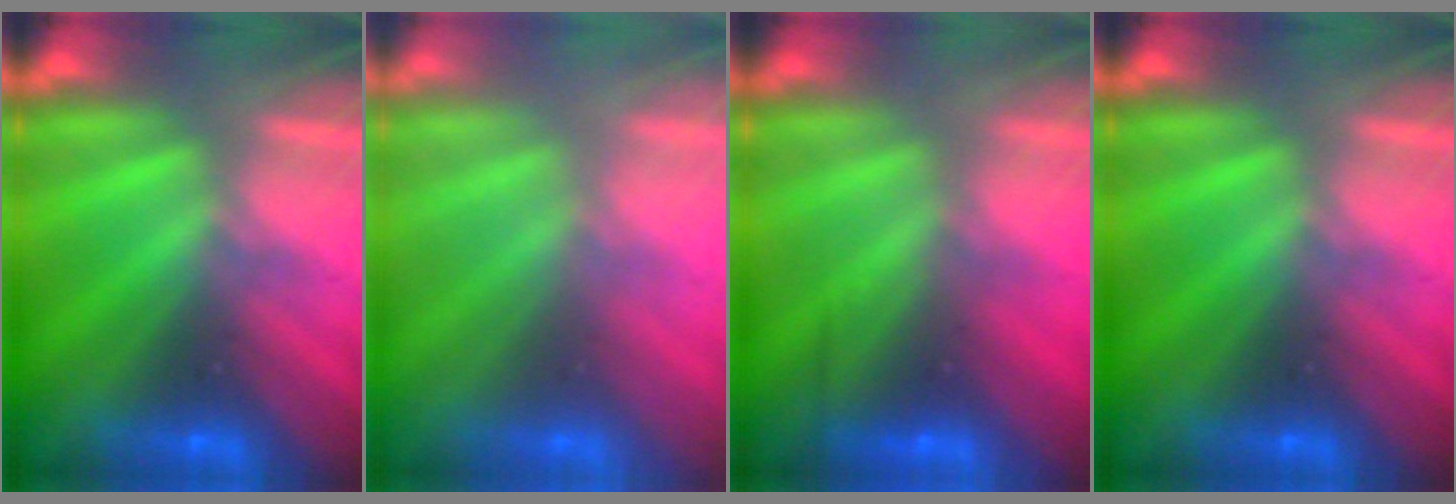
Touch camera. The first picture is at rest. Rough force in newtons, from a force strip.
{"total": 3.2}
{"total": 2.4}
{"total": 0.0}